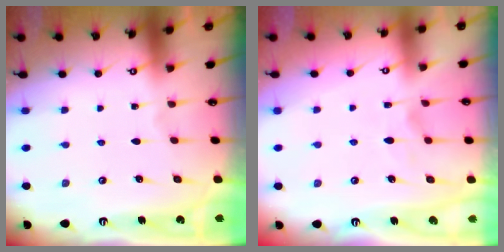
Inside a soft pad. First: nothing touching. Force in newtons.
{"total": 2.3, "press": 2.0, "slide": 1.2}